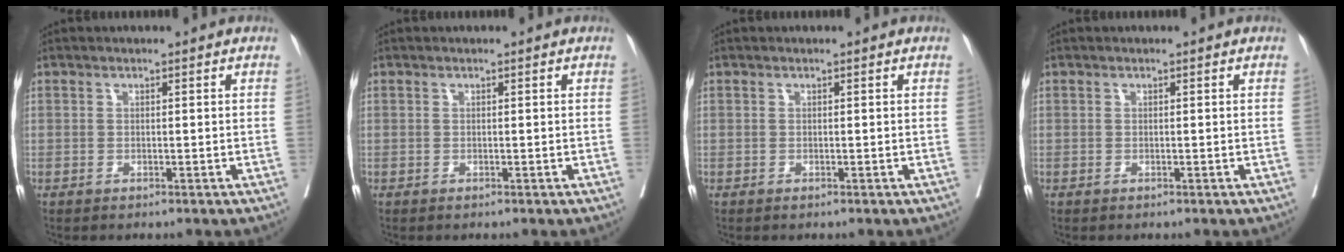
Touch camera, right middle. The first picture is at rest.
{"total": 0.0}
{"total": 0.0}
{"total": 0.0}